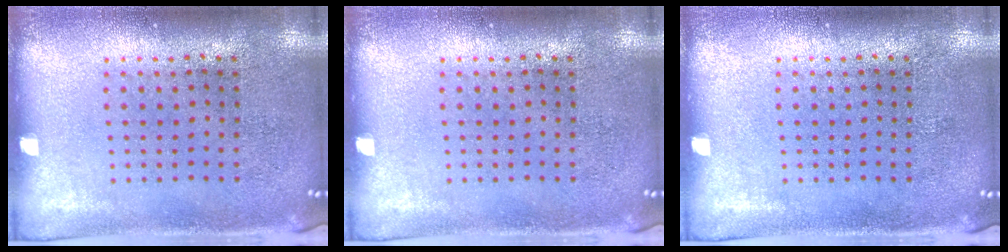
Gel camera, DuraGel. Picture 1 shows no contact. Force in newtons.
{"total": 0.0}
{"total": 0.0}